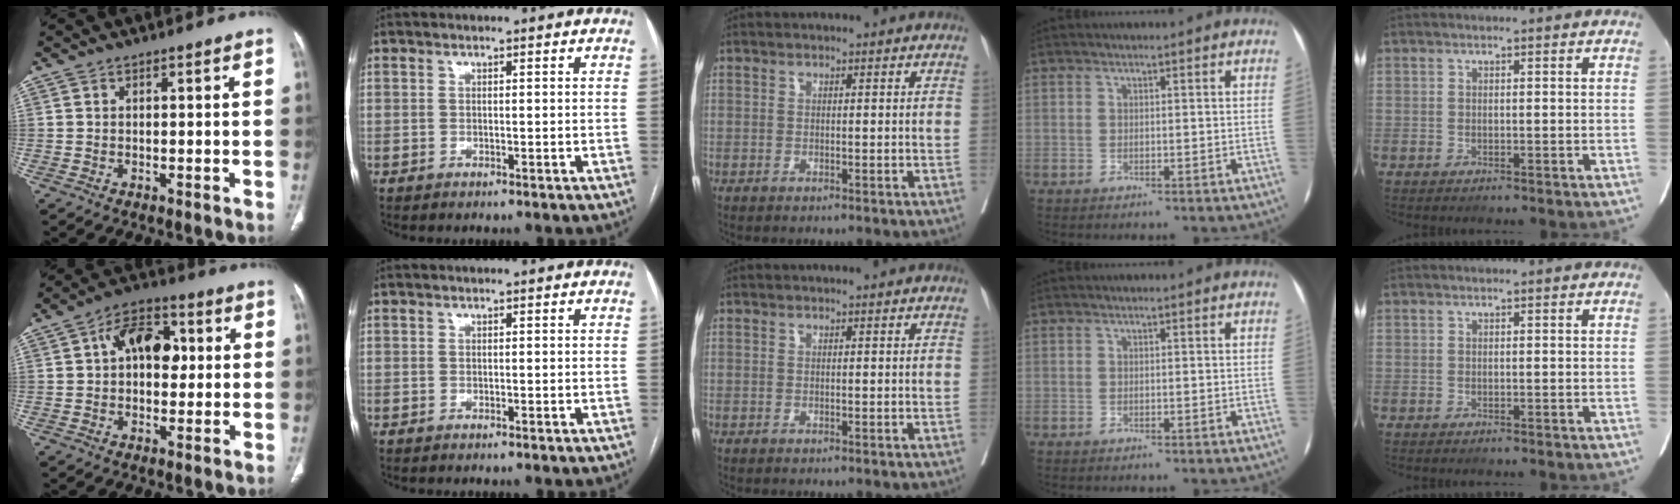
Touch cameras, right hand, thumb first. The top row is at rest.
{"thumb": {"total": 10.7, "force": [1.8, 6.9, 7.9], "torque": [-0.095, 0.022, 0.022]}}